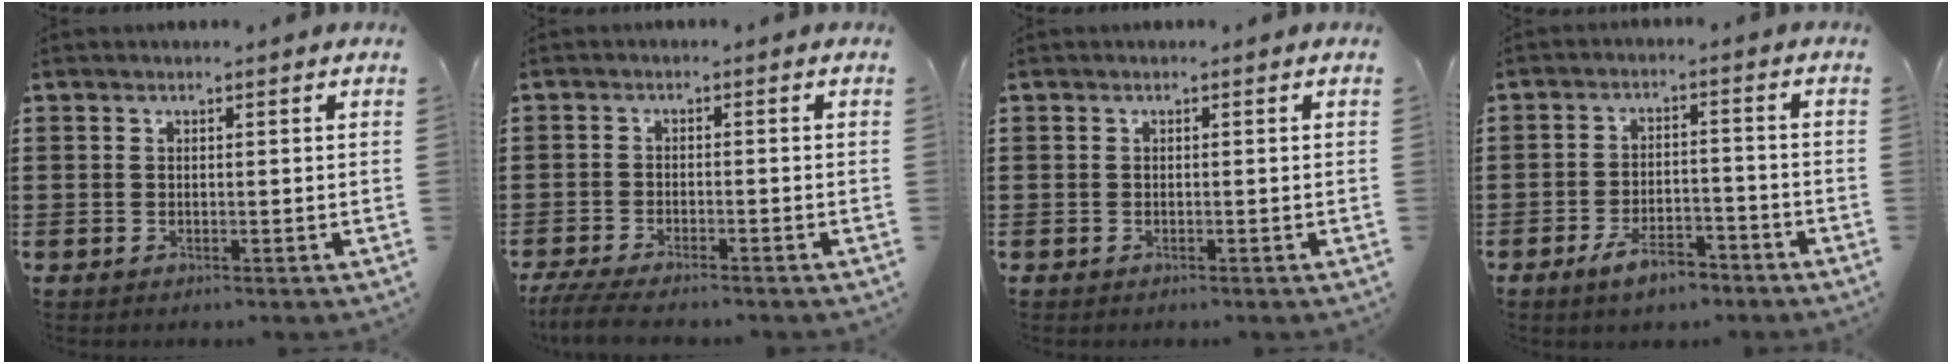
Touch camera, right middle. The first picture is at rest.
{"total": 3.4, "force": [-3.2, 0.1, 1.3], "torque": [-0.036, -0.009, -0.066]}
{"total": 0.0}
{"total": 5.6, "force": [-4.3, 1.9, 3.1], "torque": [-0.059, 0.009, -0.081]}